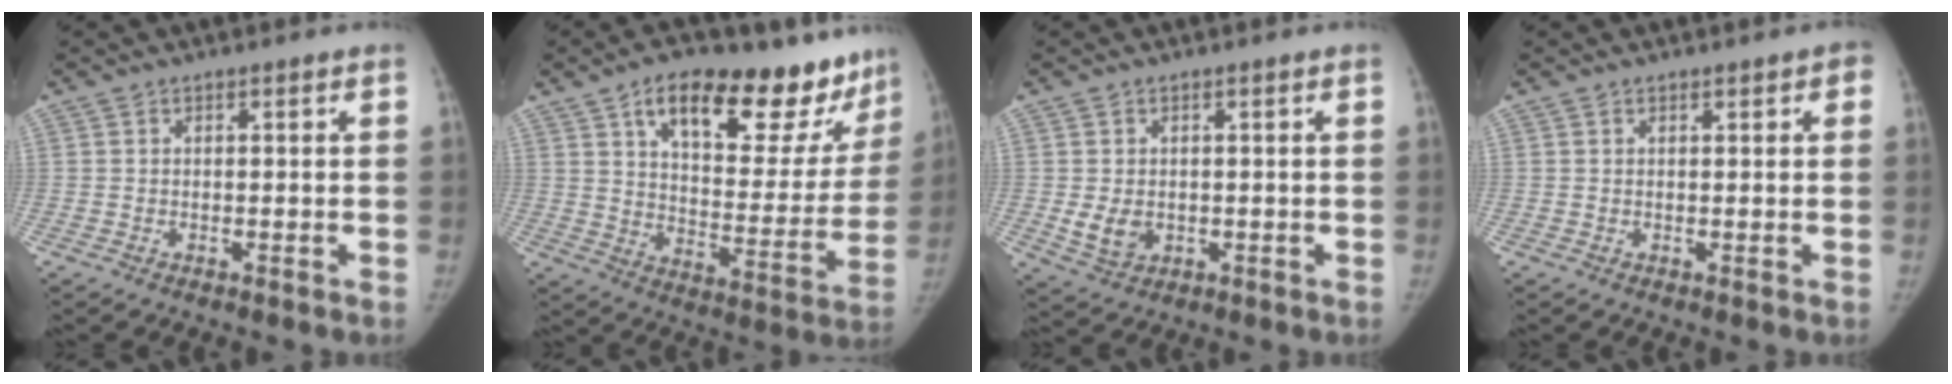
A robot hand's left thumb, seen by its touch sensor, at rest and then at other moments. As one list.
[{"total": 26.1, "force": [17.2, 11.0, 16.3], "torque": [-0.184, -0.056, 0.250]}, {"total": 4.5, "force": [-0.4, 3.5, 2.8], "torque": [-0.036, -0.006, 0.005]}, {"total": 1.8, "force": [0.8, 0.8, 1.4], "torque": [-0.009, 0.001, 0.009]}]